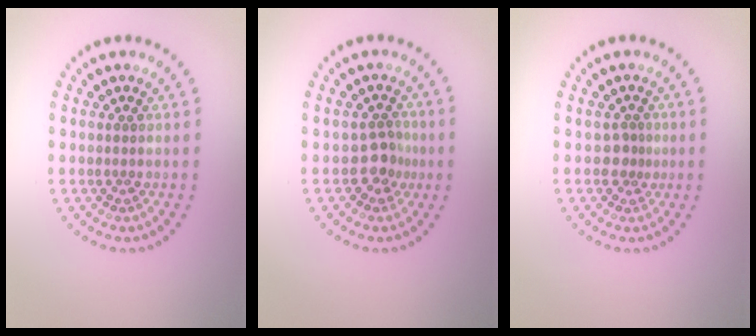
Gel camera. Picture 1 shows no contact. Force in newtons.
{"total": 1.9, "press": 1.6, "slide": 1.1}
{"total": 1.2, "press": 0.8, "slide": 0.9}